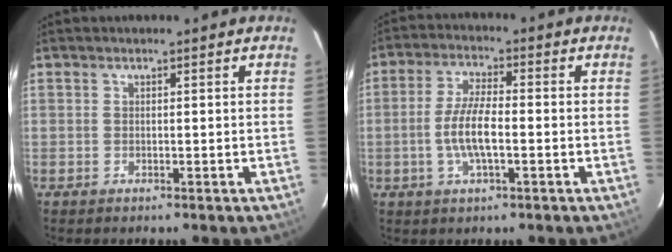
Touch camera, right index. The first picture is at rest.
{"total": 7.3, "force": [-1.5, 1.9, 6.9], "torque": [-0.138, 0.003, -0.030]}